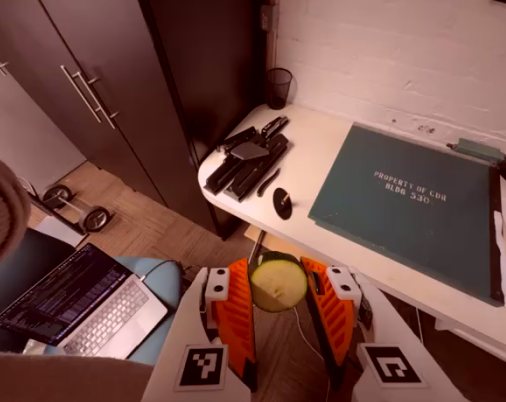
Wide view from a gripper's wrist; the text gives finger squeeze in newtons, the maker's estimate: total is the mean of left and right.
{"total": 9.9, "left": 9.3, "right": 10.5}